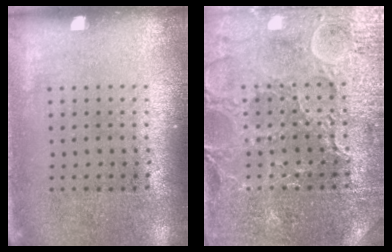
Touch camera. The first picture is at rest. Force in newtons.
{"total": 4.2, "press": 4.0, "slide": 1.1}